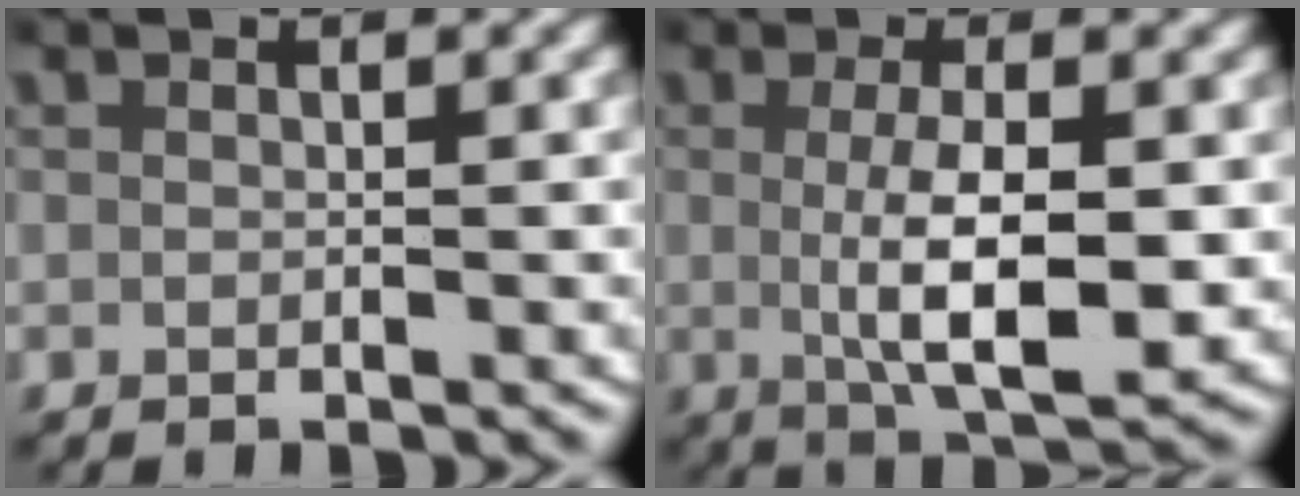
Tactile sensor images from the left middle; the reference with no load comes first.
{"total": 6.1, "force": [-0.3, 2.0, 5.7], "torque": [-0.098, -0.012, -0.001]}